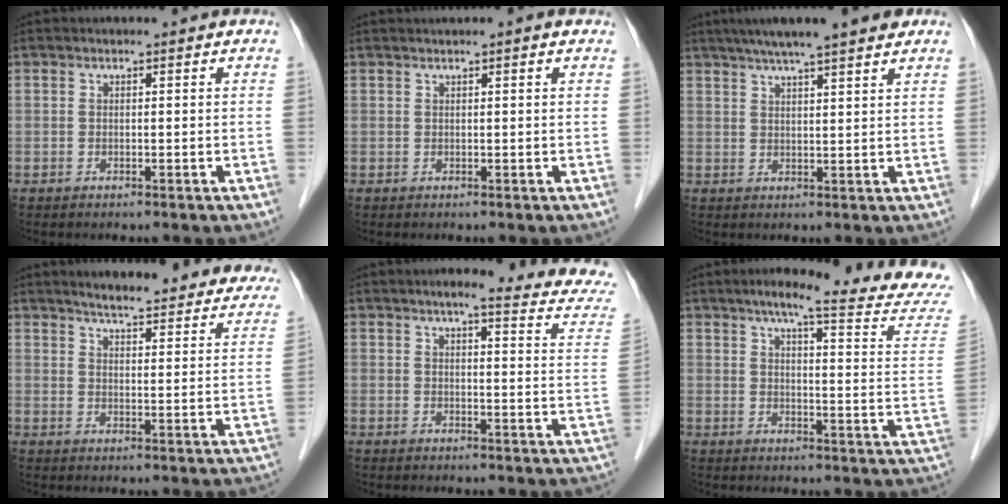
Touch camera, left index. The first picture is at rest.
{"total": 1.6, "force": [1.2, -0.1, 1.1], "torque": [-0.016, 0.017, 0.021]}
{"total": 10.6, "force": [8.4, 0.4, 6.4], "torque": [-0.098, 0.031, 0.114]}
{"total": 22.2, "force": [20.2, 3.8, 8.4], "torque": [-0.100, -0.025, 0.236]}
{"total": 15.0, "force": [12.7, 2.4, 7.5], "torque": [-0.074, -0.012, 0.126]}
{"total": 16.8, "force": [15.0, -0.3, 7.4], "torque": [-0.096, -0.053, 0.175]}